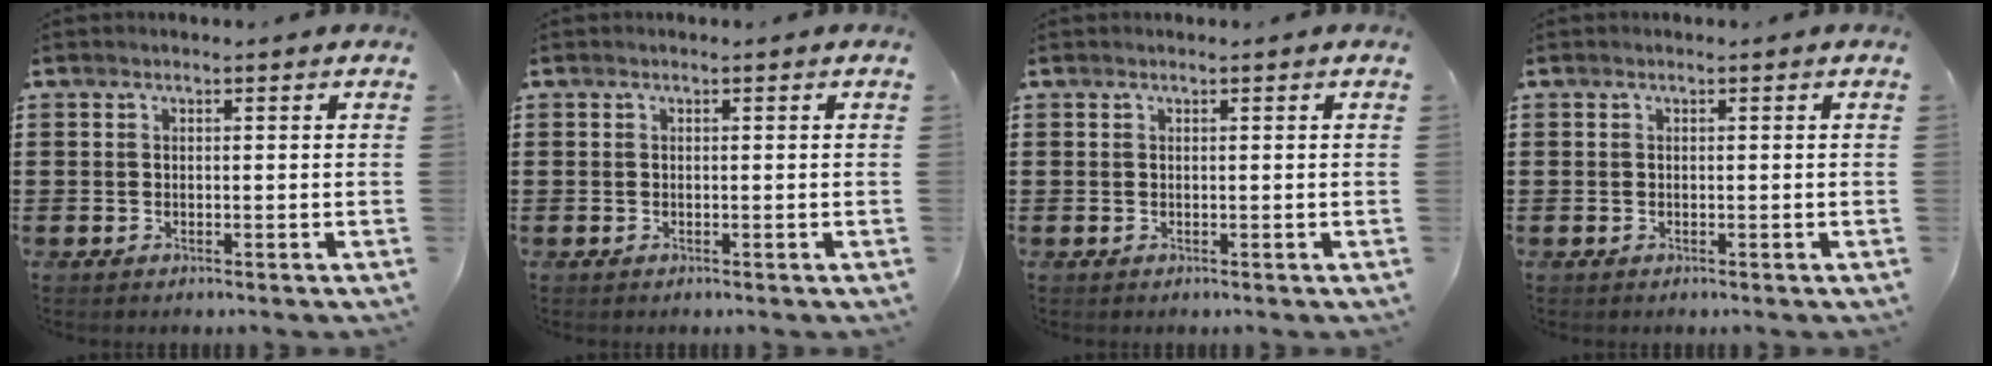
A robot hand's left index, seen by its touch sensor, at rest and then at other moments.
{"total": 0.0}
{"total": 0.0}
{"total": 0.0}